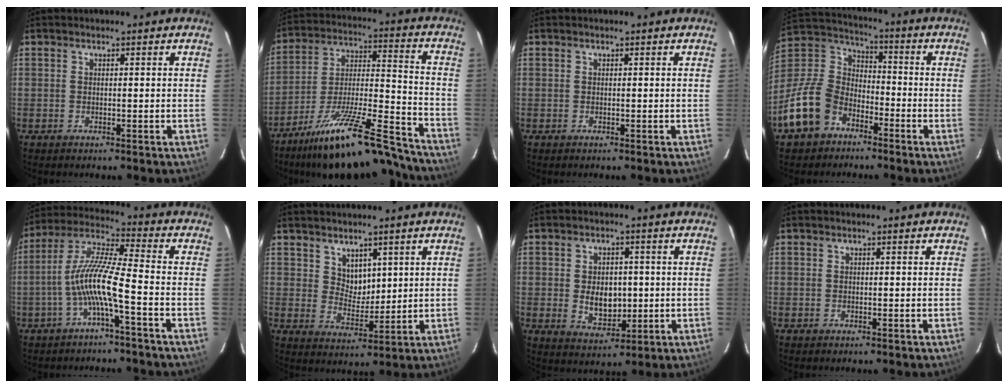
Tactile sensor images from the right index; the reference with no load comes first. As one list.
[{"total": 23.7, "force": [-19.9, 3.7, 12.2], "torque": [-0.208, -0.015, -0.309]}, {"total": 0.0}, {"total": 15.6, "force": [-8.7, 10.7, 7.2], "torque": [-0.178, 0.025, -0.159]}, {"total": 9.7, "force": [-3.7, 0.2, 9.0], "torque": [-0.194, 0.012, -0.072]}, {"total": 4.9, "force": [2.9, 3.5, 1.9], "torque": [-0.022, 0.001, 0.059]}, {"total": 7.3, "force": [-0.3, 5.0, 5.3], "torque": [-0.097, 0.000, 0.008]}, {"total": 0.0}]